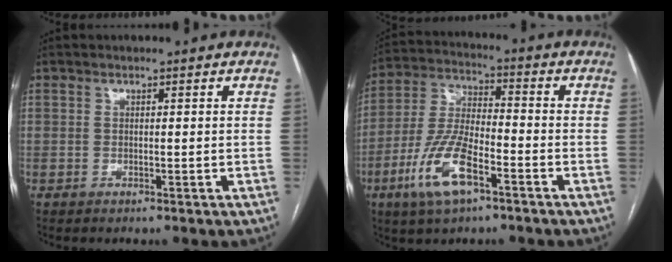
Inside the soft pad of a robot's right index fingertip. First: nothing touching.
{"total": 12.2, "force": [-5.9, 3.8, 10.0], "torque": [-0.219, -0.004, -0.111]}